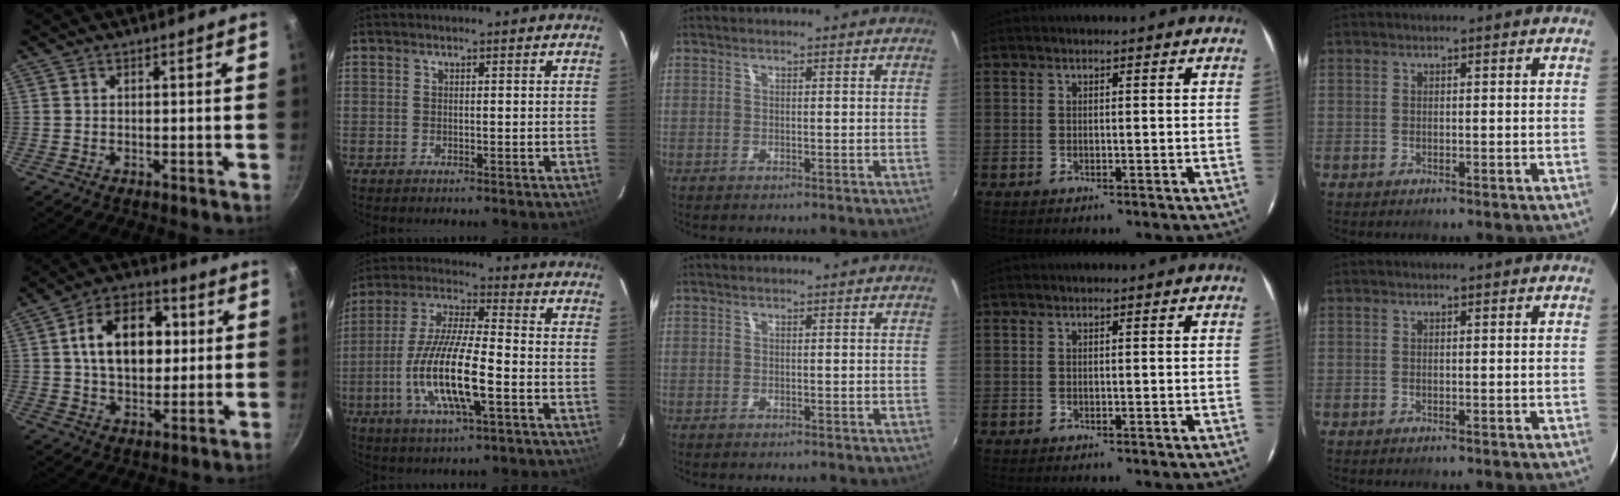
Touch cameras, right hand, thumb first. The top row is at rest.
{"thumb": {"total": 16.2, "force": [2.9, 10.9, 11.7], "torque": [-0.149, 0.015, 0.038]}, "index": {"total": 15.1, "force": [-4.6, 3.4, 14.0], "torque": [-0.285, -0.012, -0.088]}}